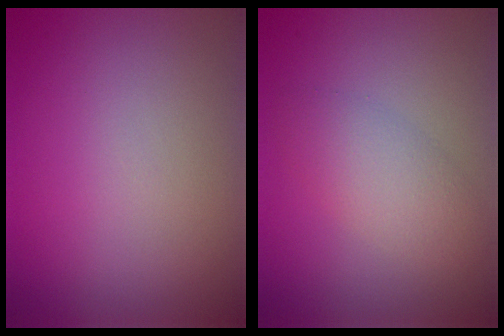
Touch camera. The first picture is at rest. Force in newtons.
{"total": 3.2, "press": 3.2, "slide": 0.1}